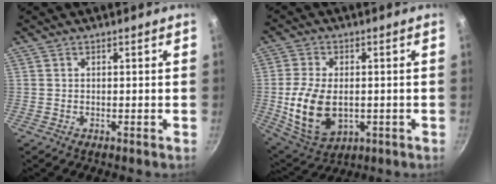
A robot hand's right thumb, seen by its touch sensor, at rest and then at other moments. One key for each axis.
{"total": 13.0, "fx": -1.2, "fy": 8.2, "fz": 10.0, "tx": -0.187, "ty": -0.007, "tz": -0.006}